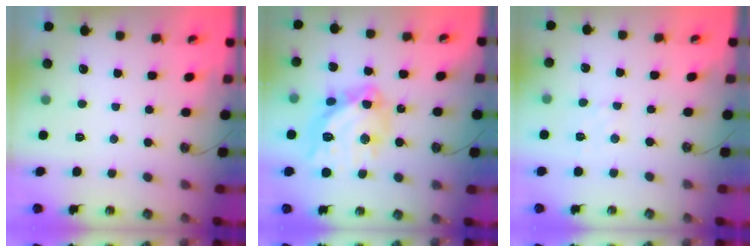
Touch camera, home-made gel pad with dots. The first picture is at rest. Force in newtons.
{"total": 16.9, "press": 16.8, "slide": 1.6}
{"total": 2.8, "press": 2.8, "slide": 0.4}